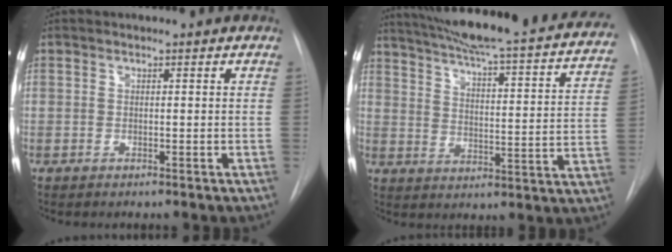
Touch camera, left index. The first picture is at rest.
{"total": 30.7, "force": [26.6, 3.5, 14.9], "torque": [-0.228, -0.065, 0.327]}